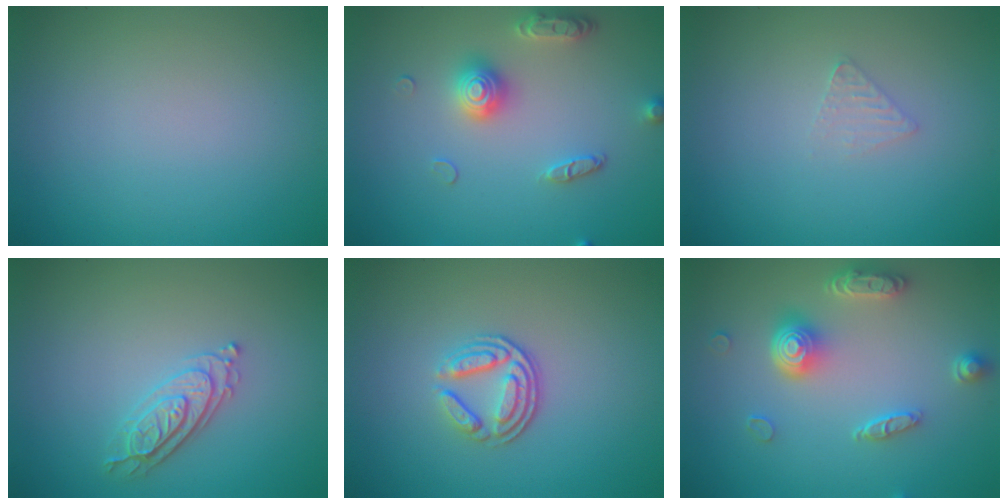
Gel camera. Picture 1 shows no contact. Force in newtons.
{"total": 3.2, "press": 3.0, "slide": 1.2}
{"total": 1.0, "press": 1.0, "slide": 0.1}
{"total": 2.4, "press": 2.3, "slide": 0.7}
{"total": 3.4, "press": 2.6, "slide": 2.3}
{"total": 4.5, "press": 3.5, "slide": 2.8}